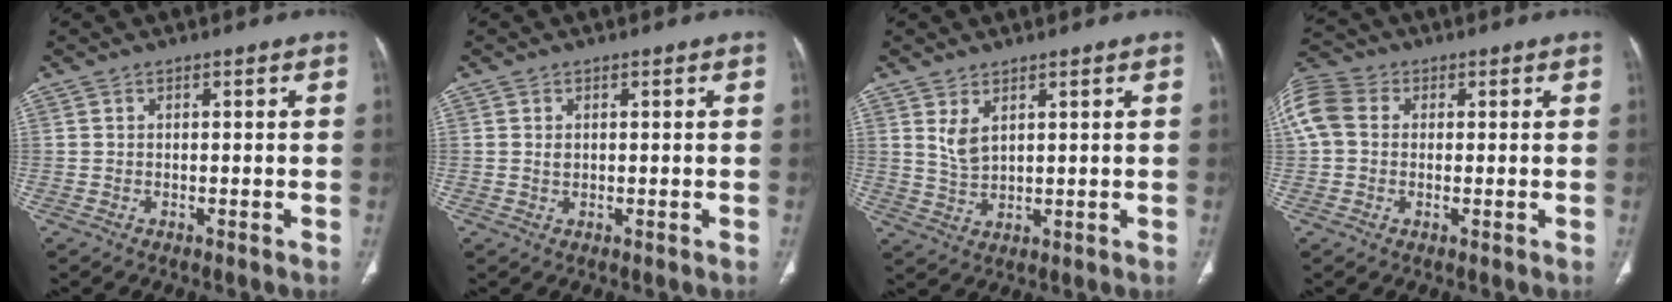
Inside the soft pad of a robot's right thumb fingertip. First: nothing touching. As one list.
[{"total": 1.1, "force": [0.2, 0.8, 0.7], "torque": [-0.012, -0.001, 0.007]}, {"total": 4.0, "force": [2.0, 2.0, 2.8], "torque": [-0.053, -0.015, 0.049]}, {"total": 12.3, "force": [2.2, 9.9, 6.8], "torque": [-0.169, 0.035, 0.037]}]